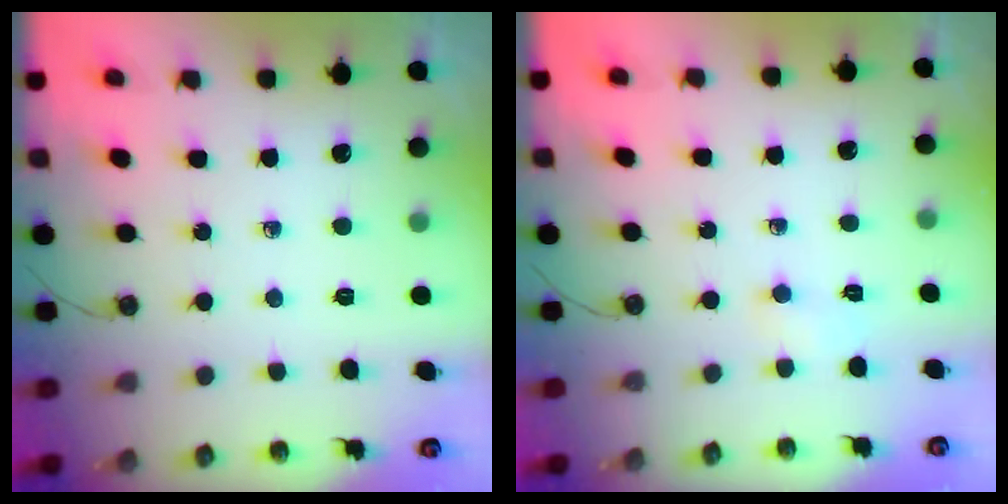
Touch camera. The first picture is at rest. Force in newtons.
{"total": 4.6, "press": 2.1, "slide": 4.1}